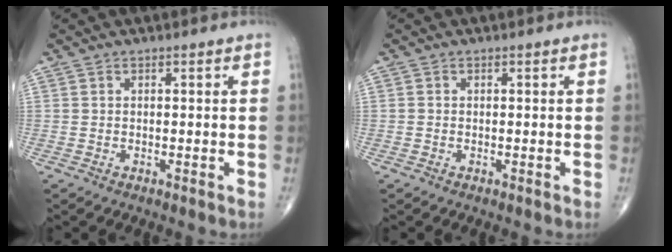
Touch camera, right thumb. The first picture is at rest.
{"total": 0.0}